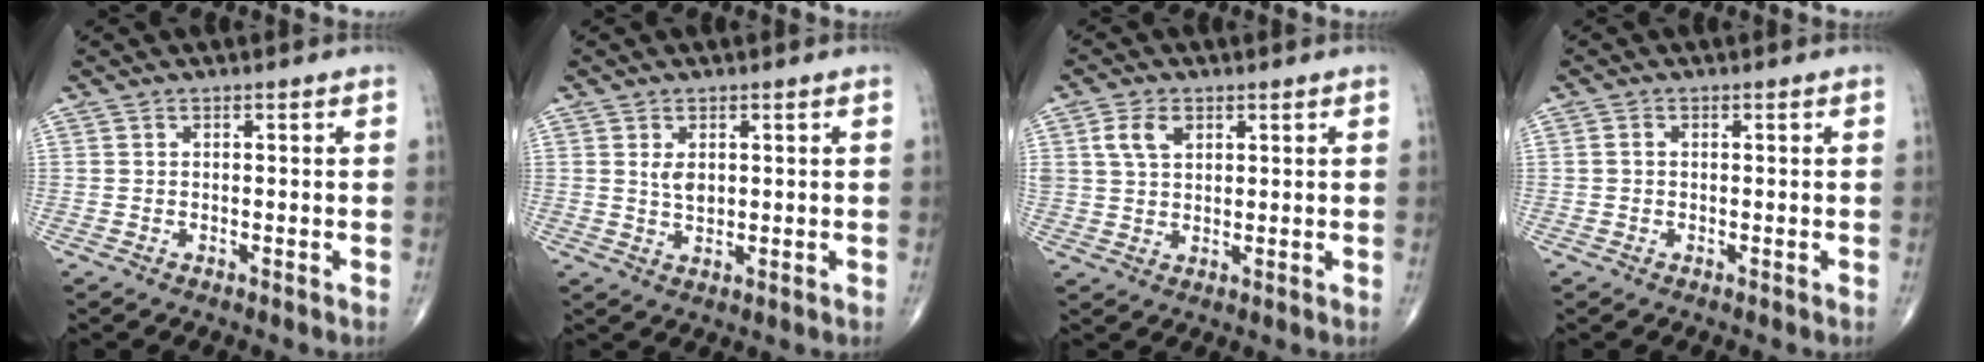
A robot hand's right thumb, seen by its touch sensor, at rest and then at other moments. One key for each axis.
{"total": 3.1, "fx": 0.8, "fy": 1.8, "fz": 2.4, "tx": -0.038, "ty": -0.009, "tz": 0.019}
{"total": 5.1, "fx": 2.1, "fy": 3.3, "fz": 3.2, "tx": -0.053, "ty": -0.003, "tz": 0.041}
{"total": 0.9, "fx": 0.0, "fy": 0.7, "fz": 0.5, "tx": -0.007, "ty": 0.003, "tz": -0.001}